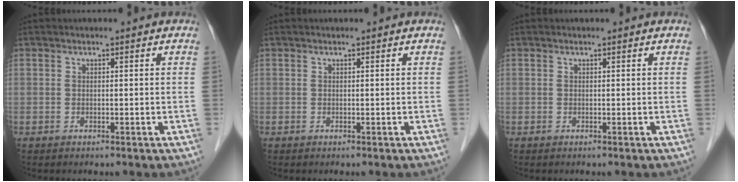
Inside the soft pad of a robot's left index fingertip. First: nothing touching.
{"total": 0.0}
{"total": 0.0}